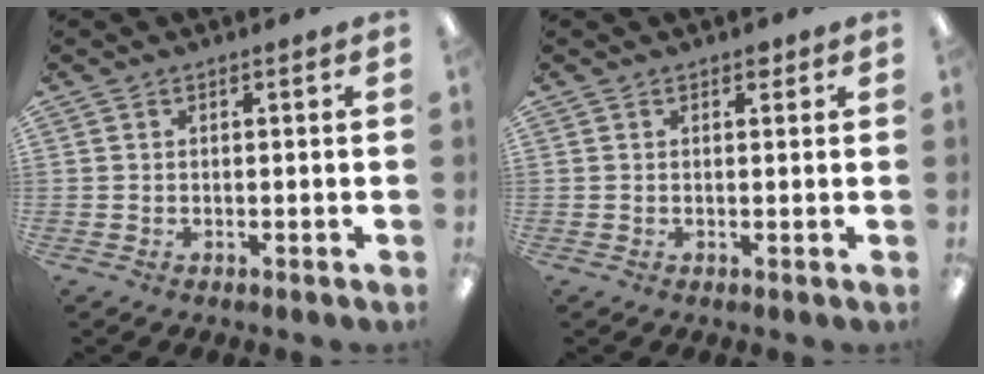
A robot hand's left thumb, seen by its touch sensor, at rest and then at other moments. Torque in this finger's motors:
{"motor_torque": [0.23, 0.02, 0.14, 0.12, 0.00]}